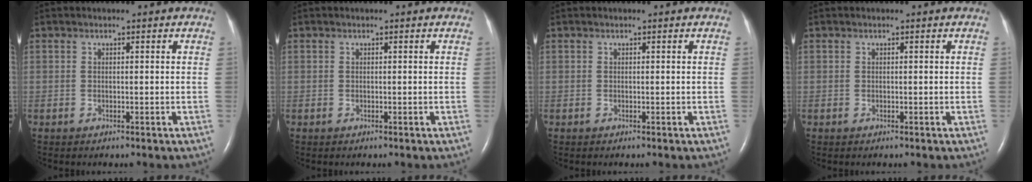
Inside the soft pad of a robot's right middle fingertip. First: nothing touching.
{"total": 0.0}
{"total": 0.0}
{"total": 0.0}